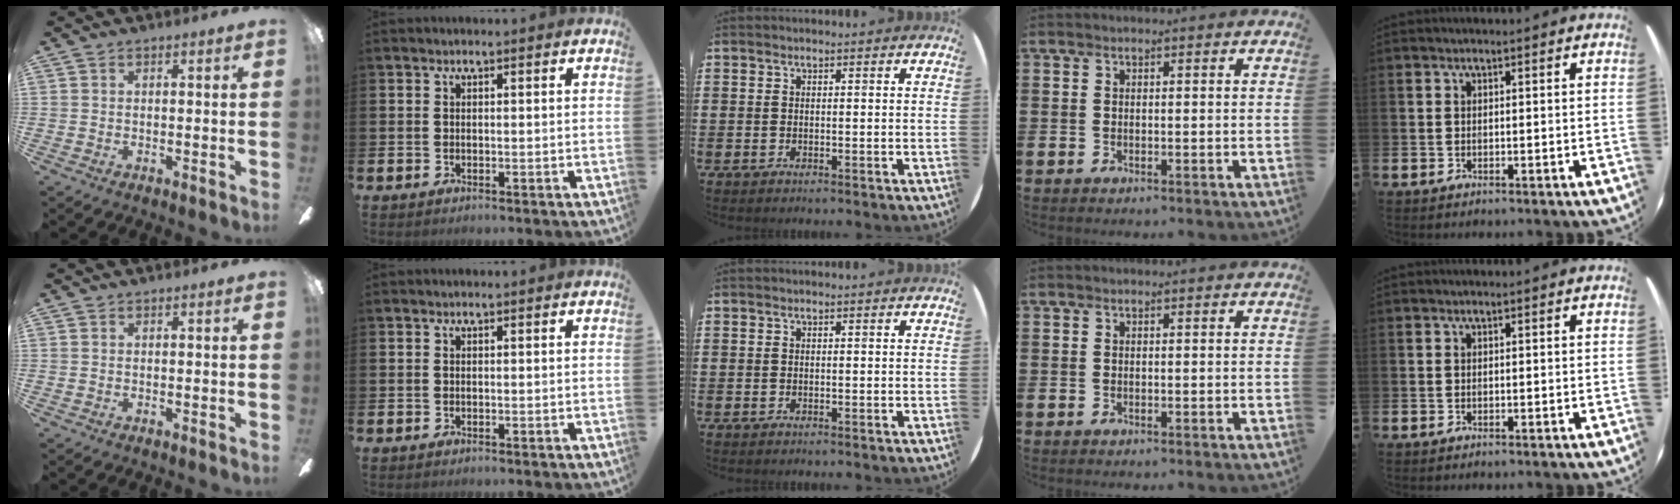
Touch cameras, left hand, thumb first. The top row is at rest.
{}